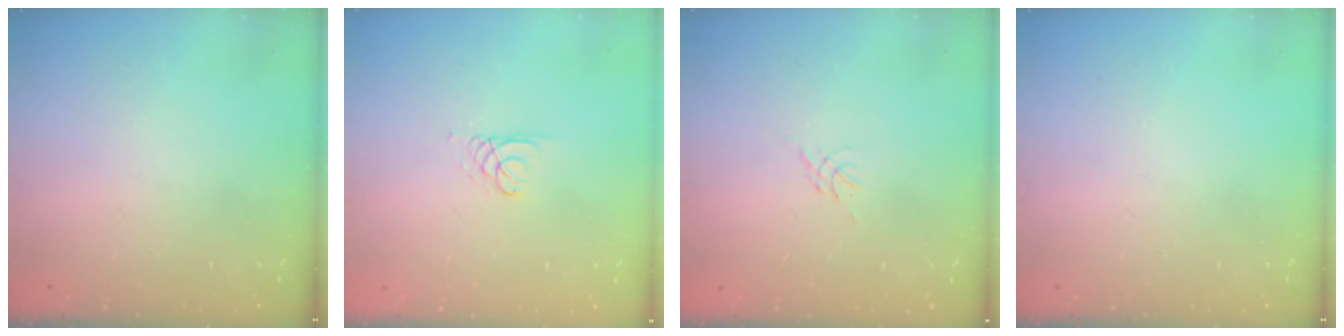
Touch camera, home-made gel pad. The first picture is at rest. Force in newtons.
{"total": 1.1, "press": 1.1, "slide": 0.1}
{"total": 0.0}
{"total": 0.0}